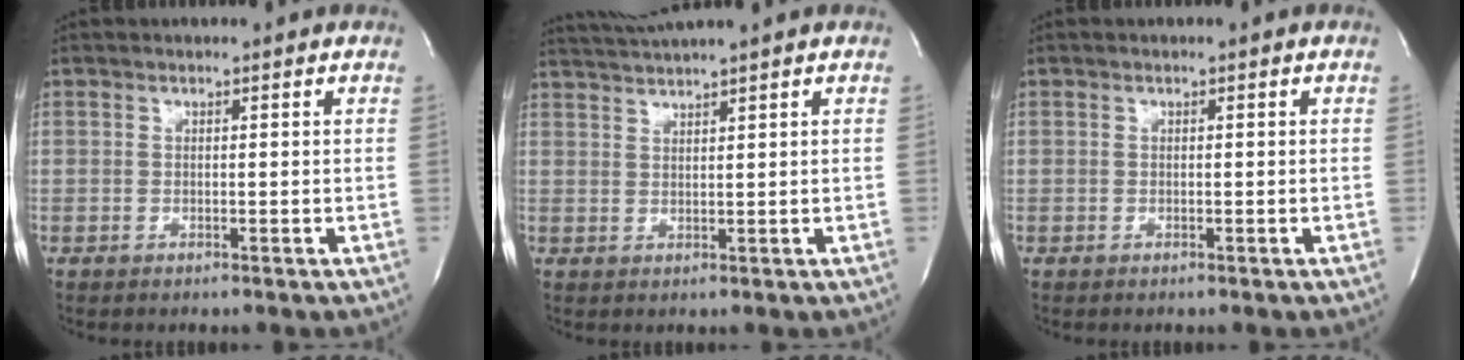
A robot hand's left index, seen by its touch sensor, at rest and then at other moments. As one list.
[{"total": 4.7, "force": [4.2, -1.5, 1.4], "torque": [-0.026, 0.011, 0.078]}, {"total": 0.0}]